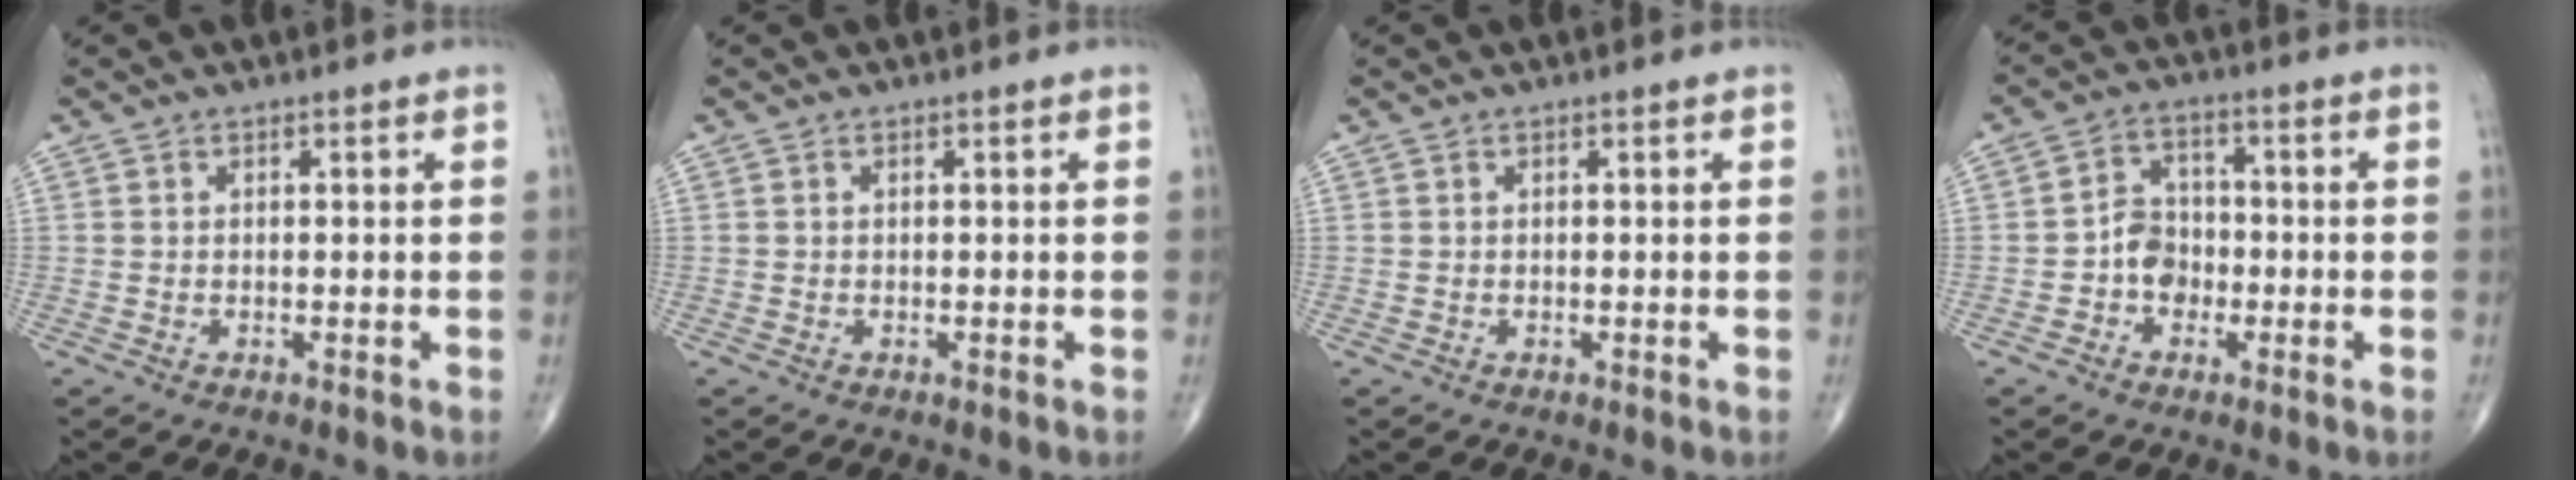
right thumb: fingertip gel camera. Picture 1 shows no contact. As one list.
[{"total": 0.0}, {"total": 0.0}, {"total": 5.7, "force": [-1.7, 4.6, 2.8], "torque": [-0.021, 0.025, -0.039]}]